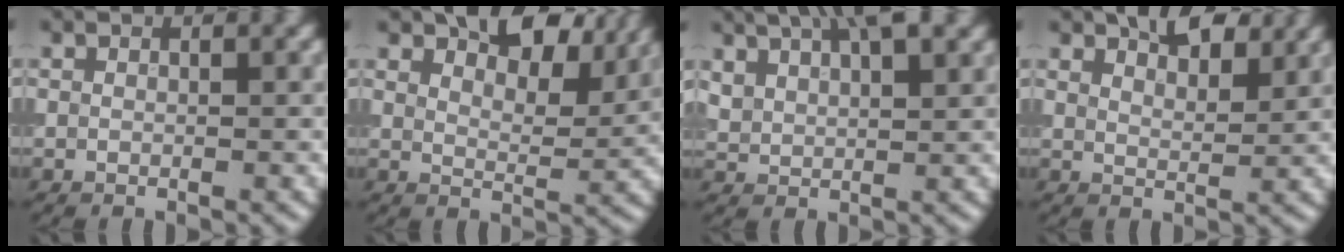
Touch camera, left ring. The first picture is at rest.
{"total": 6.7, "force": [4.9, 3.0, 3.4], "torque": [-0.043, 0.009, 0.074]}
{"total": 6.3, "force": [4.4, 2.3, 4.0], "torque": [-0.082, 0.021, 0.071]}
{"total": 3.1, "force": [2.6, 1.1, 1.3], "torque": [-0.015, 0.006, 0.037]}